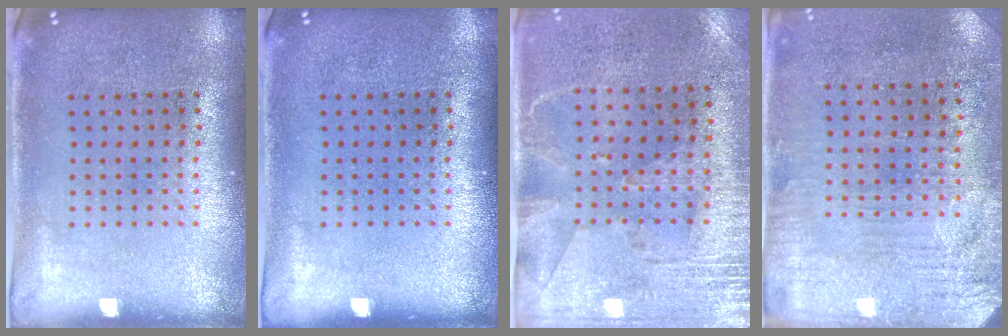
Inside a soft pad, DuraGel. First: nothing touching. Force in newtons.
{"total": 0.0}
{"total": 2.8, "press": 2.4, "slide": 1.5}
{"total": 3.2, "press": 2.9, "slide": 1.4}